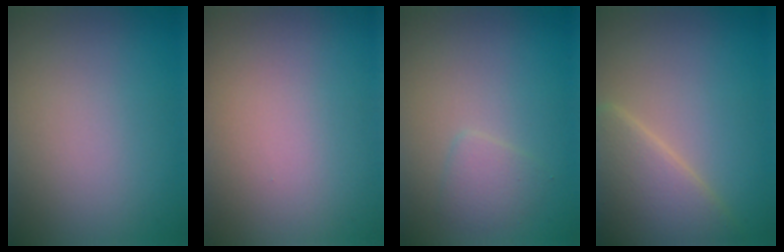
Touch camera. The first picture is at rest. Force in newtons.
{"total": 0.0}
{"total": 1.6, "press": 1.6, "slide": 0.1}
{"total": 5.1, "press": 5.1, "slide": 0.4}